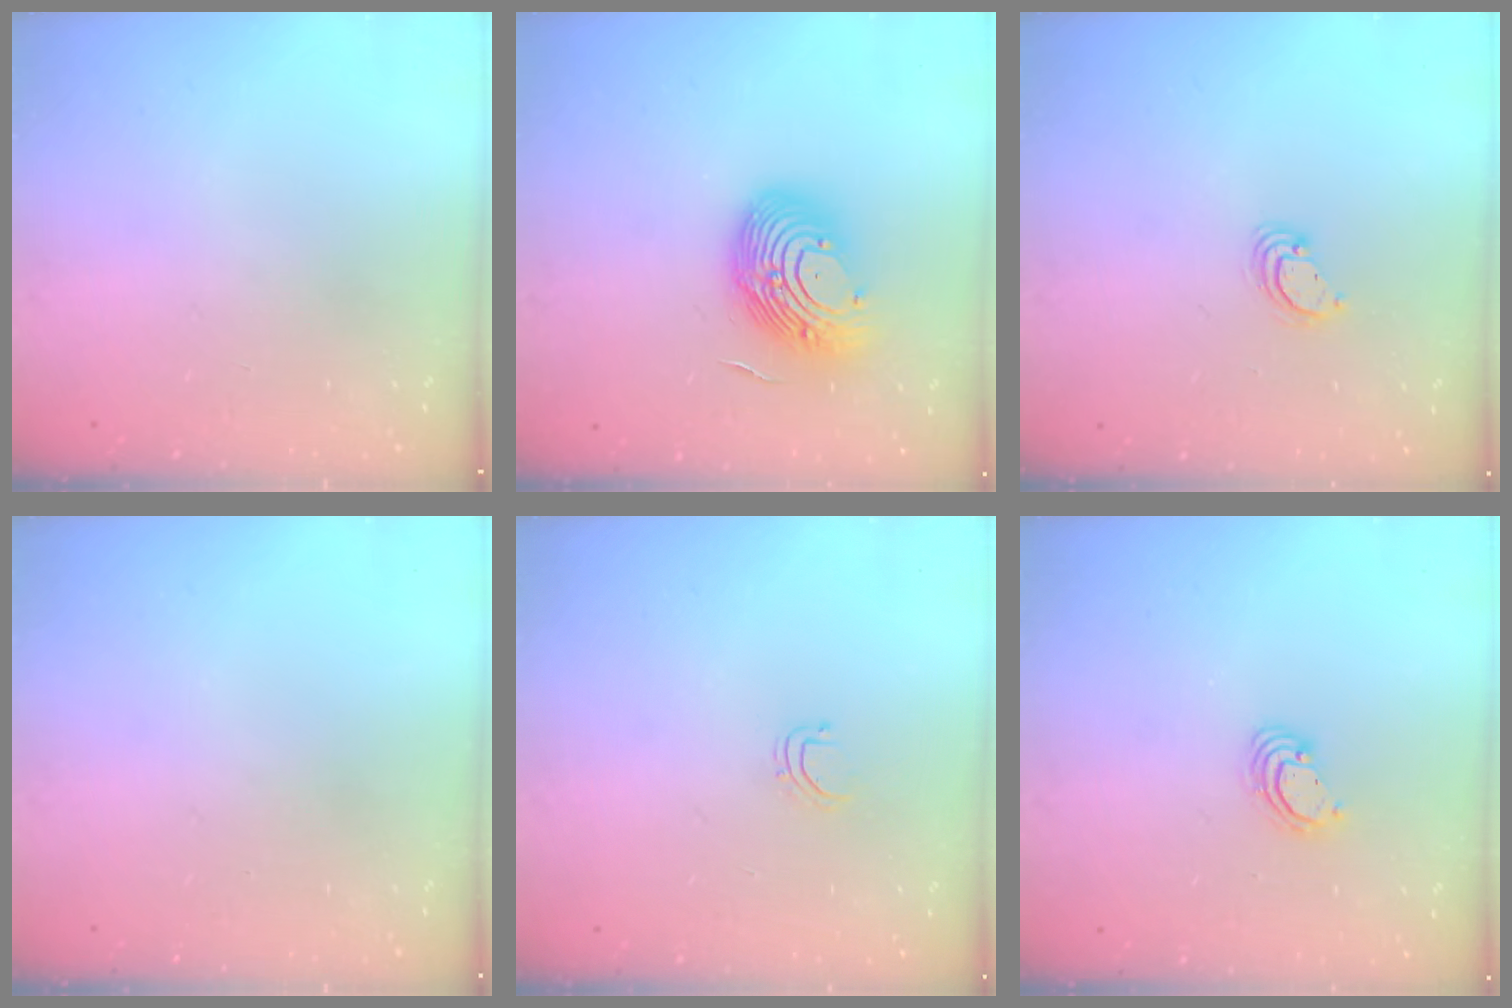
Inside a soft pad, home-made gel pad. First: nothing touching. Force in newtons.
{"total": 13.3, "press": 12.8, "slide": 3.9}
{"total": 3.9, "press": 3.9, "slide": 0.4}
{"total": 0.0}
{"total": 3.8, "press": 3.8, "slide": 0.2}
{"total": 3.9, "press": 3.9, "slide": 0.2}